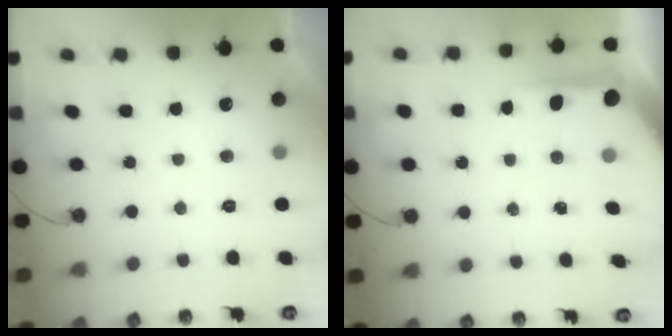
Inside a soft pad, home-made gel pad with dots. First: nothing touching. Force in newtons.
{"total": 7.2, "press": 7.2, "slide": 0.7}